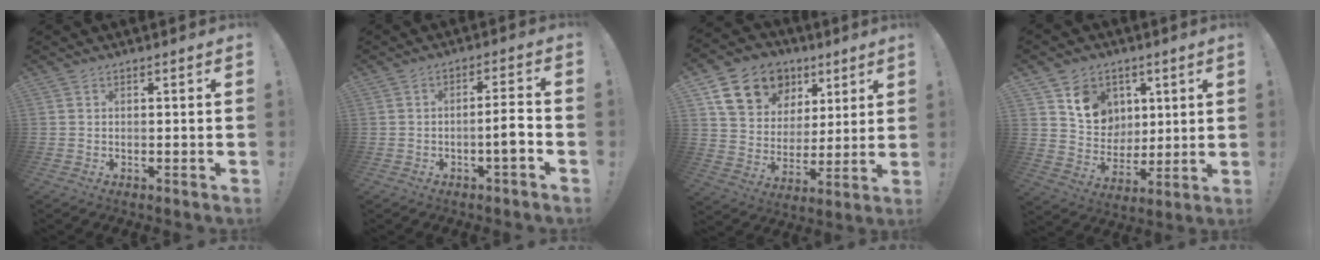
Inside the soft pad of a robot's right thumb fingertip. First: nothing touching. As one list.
[{"total": 6.2, "force": [-2.3, 1.3, 5.6], "torque": [-0.081, 0.008, -0.040]}, {"total": 16.9, "force": [8.9, 12.6, 6.8], "torque": [-0.106, -0.037, 0.183]}, {"total": 11.6, "force": [6.0, 9.4, 3.2], "torque": [-0.049, -0.040, 0.124]}]